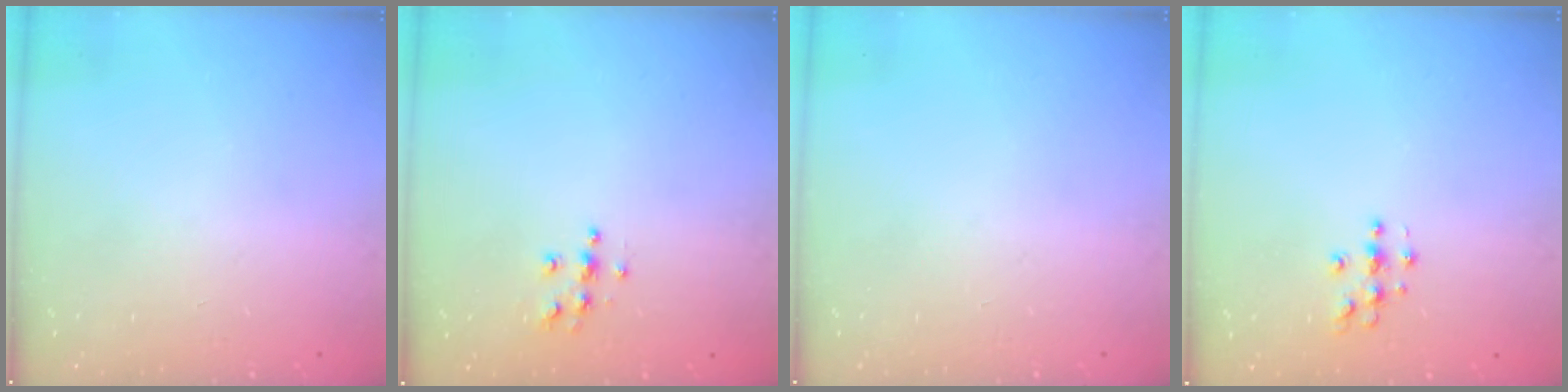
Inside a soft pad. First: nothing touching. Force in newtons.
{"total": 6.4, "press": 6.4, "slide": 0.3}
{"total": 0.0}
{"total": 4.1, "press": 4.1, "slide": 0.5}